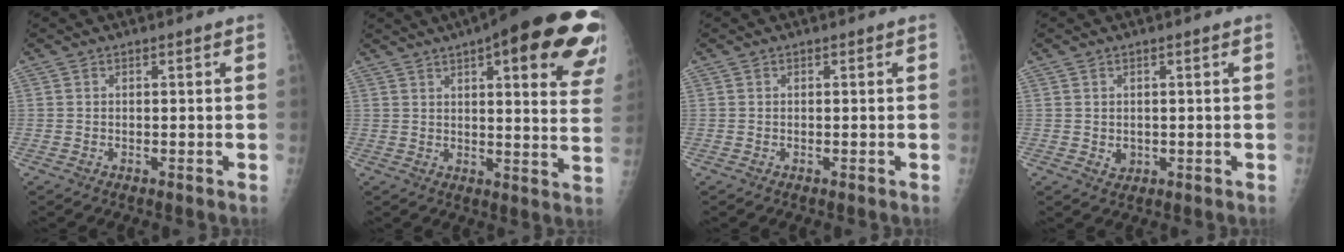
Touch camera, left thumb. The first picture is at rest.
{"total": 25.7, "force": [14.2, 6.8, 20.3], "torque": [-0.207, -0.018, 0.168]}
{"total": 0.0}
{"total": 1.8, "force": [0.1, 1.4, 1.1], "torque": [-0.009, -0.002, 0.009]}